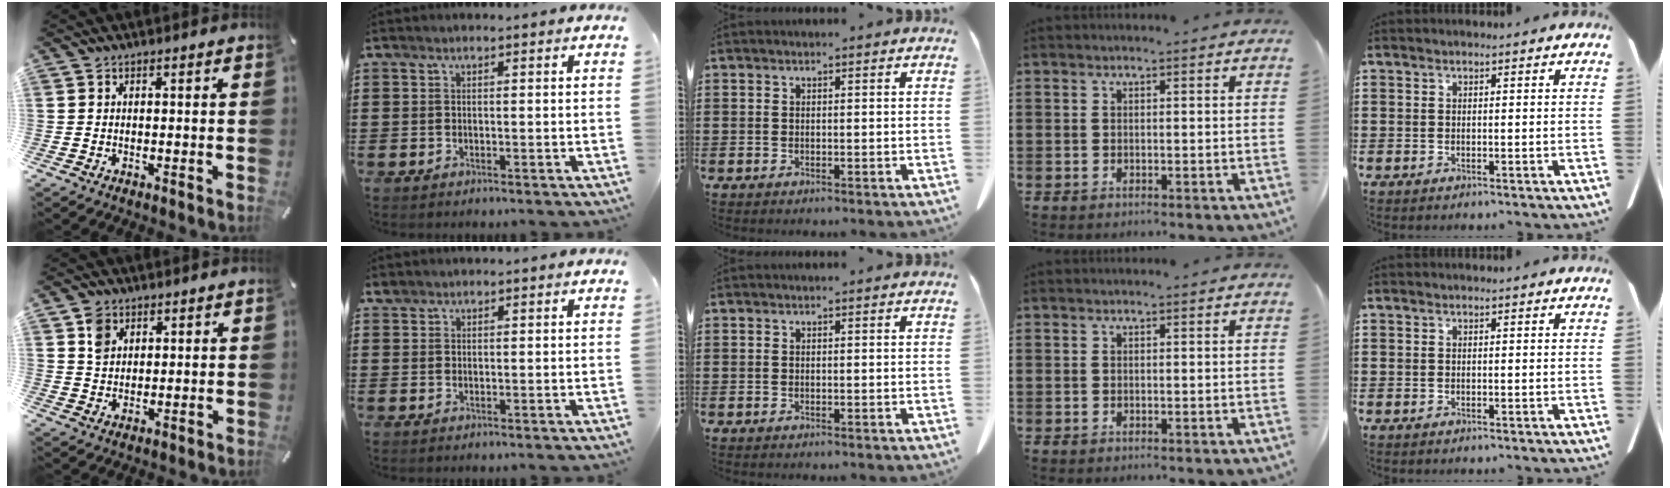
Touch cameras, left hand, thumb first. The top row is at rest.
{"thumb": {"total": 4.4, "force": [2.1, 3.7, 1.3], "torque": [-0.018, 0.001, 0.037]}, "index": {"total": 1.0, "force": [0.9, 0.4, 0.2], "torque": [-0.007, 0.002, 0.018]}}